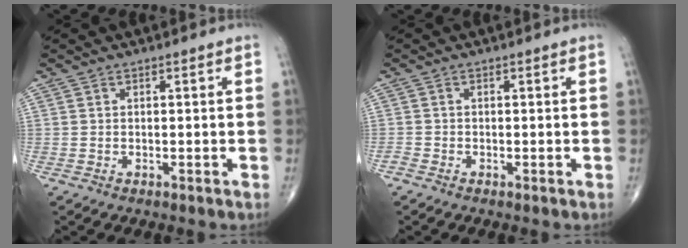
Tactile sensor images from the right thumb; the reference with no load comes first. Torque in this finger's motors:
{"motor_torque": [0.42, -0.05, 0.01, -0.33, 0.02]}